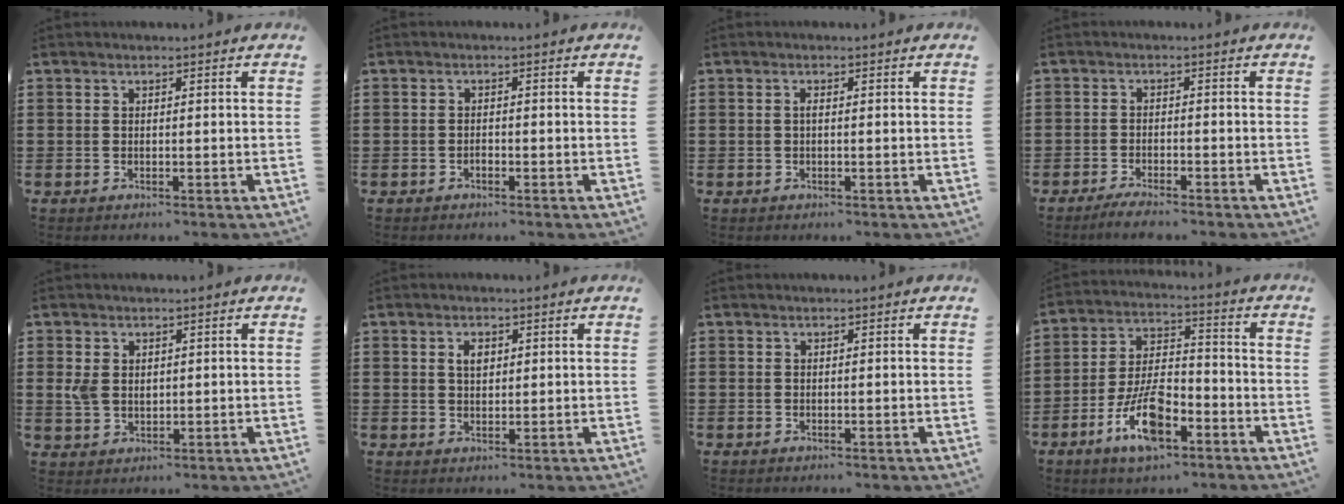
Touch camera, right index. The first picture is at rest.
{"total": 0.7, "force": [-0.5, 0.3, 0.4], "torque": [-0.009, -0.003, -0.008]}
{"total": 0.8, "force": [-0.1, 0.1, 0.8], "torque": [-0.015, -0.003, -0.002]}
{"total": 2.2, "force": [-2.1, 0.0, 0.6], "torque": [-0.011, 0.003, -0.041]}
{"total": 3.0, "force": [0.8, 2.2, 1.8], "torque": [-0.048, 0.005, 0.012]}
{"total": 2.3, "force": [0.7, 1.4, 1.7], "torque": [-0.038, 0.008, 0.013]}
{"total": 0.0}
{"total": 10.7, "force": [-5.6, 4.9, 7.7], "torque": [-0.160, 0.011, -0.100]}